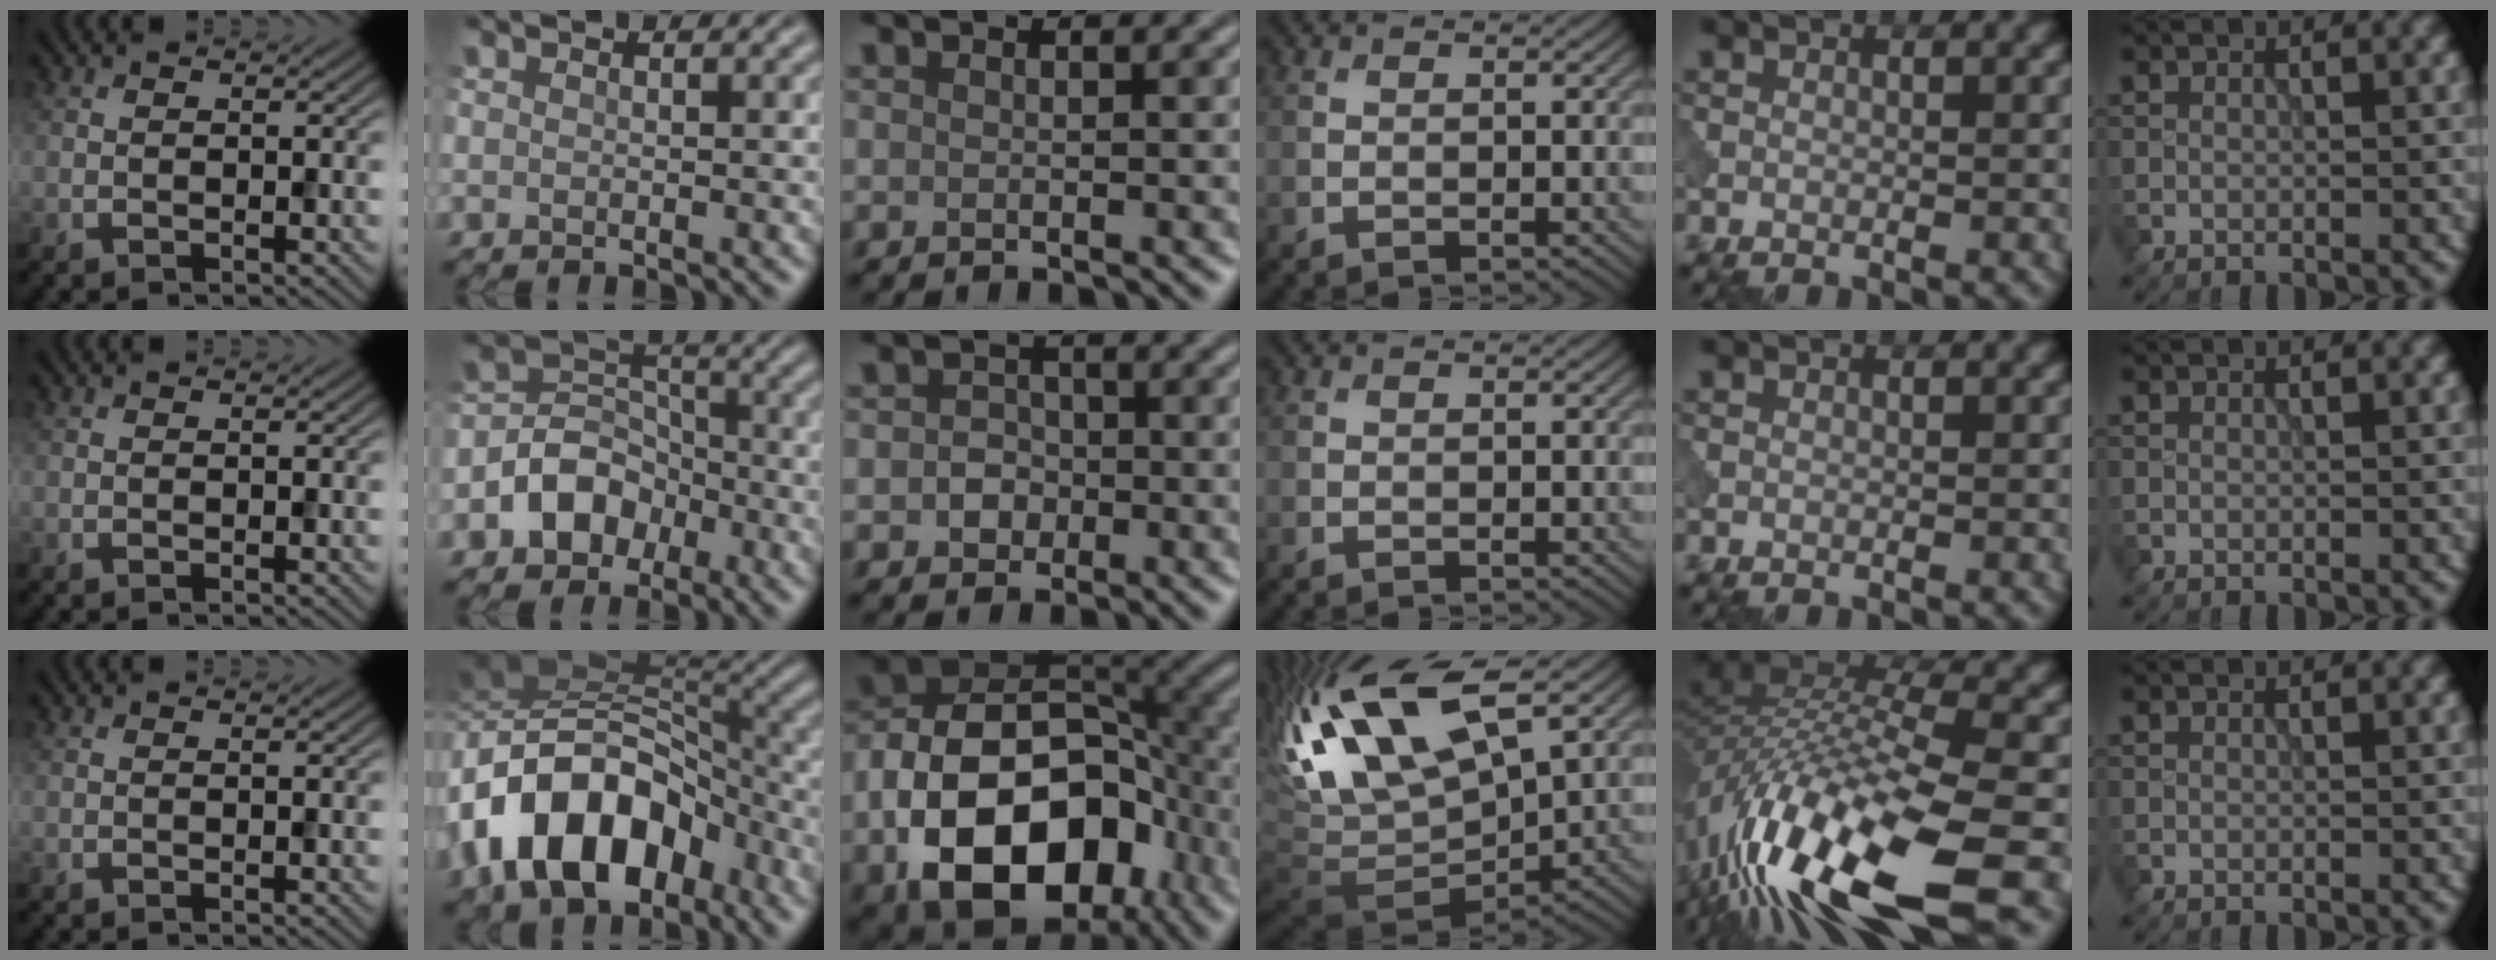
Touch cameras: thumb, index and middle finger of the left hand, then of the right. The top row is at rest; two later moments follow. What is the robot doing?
{"motion": "extract", "object": "peg toy"}